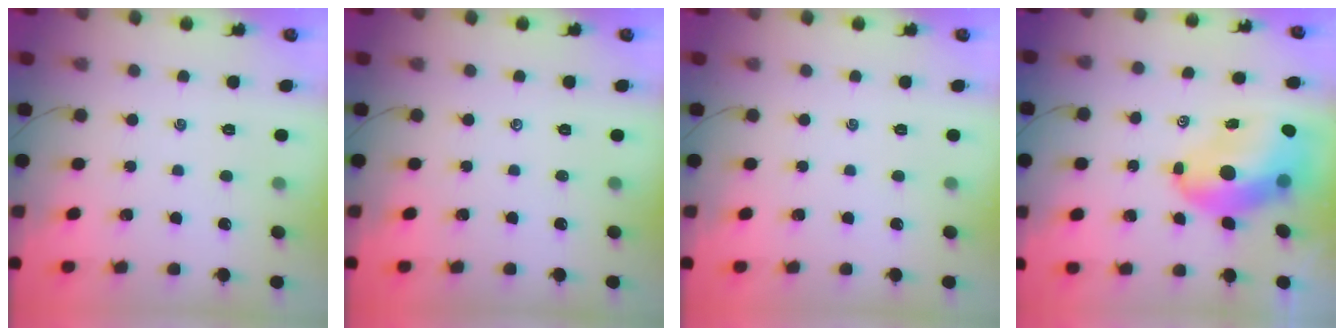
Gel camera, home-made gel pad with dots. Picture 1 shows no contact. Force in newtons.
{"total": 0.0}
{"total": 0.0}
{"total": 10.6, "press": 10.2, "slide": 3.1}